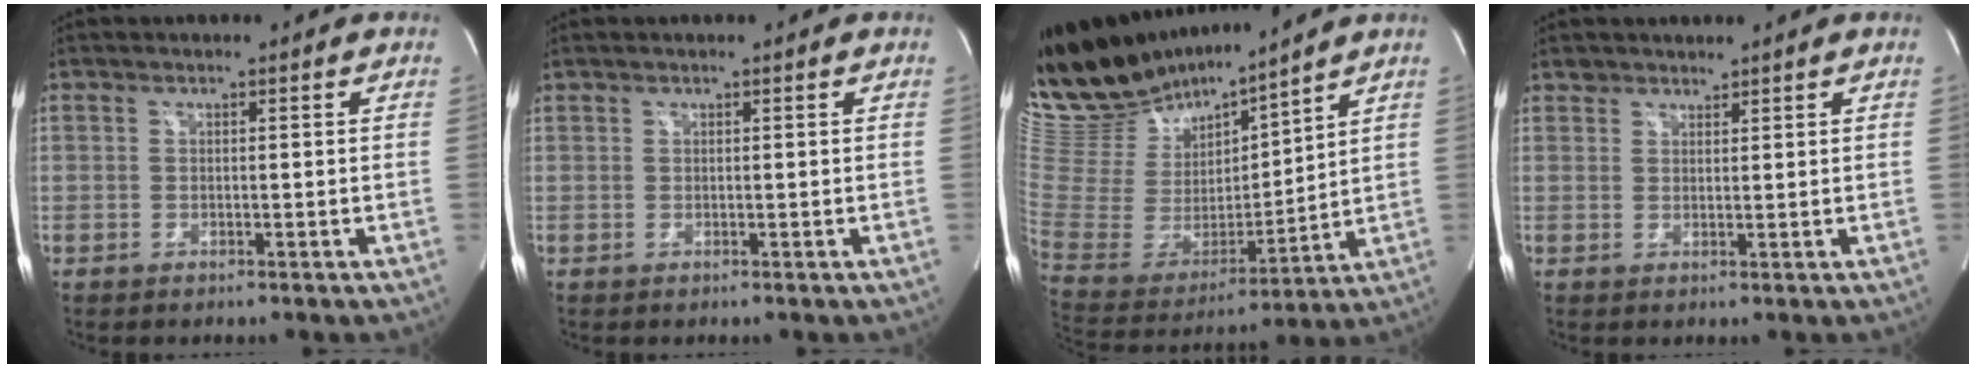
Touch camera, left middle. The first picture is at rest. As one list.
[{"total": 0.0}, {"total": 18.4, "force": [16.9, 3.7, 6.1], "torque": [-0.135, -0.014, 0.326]}, {"total": 1.6, "force": [1.4, 0.8, -0.2], "torque": [0.005, 0.006, 0.021]}]